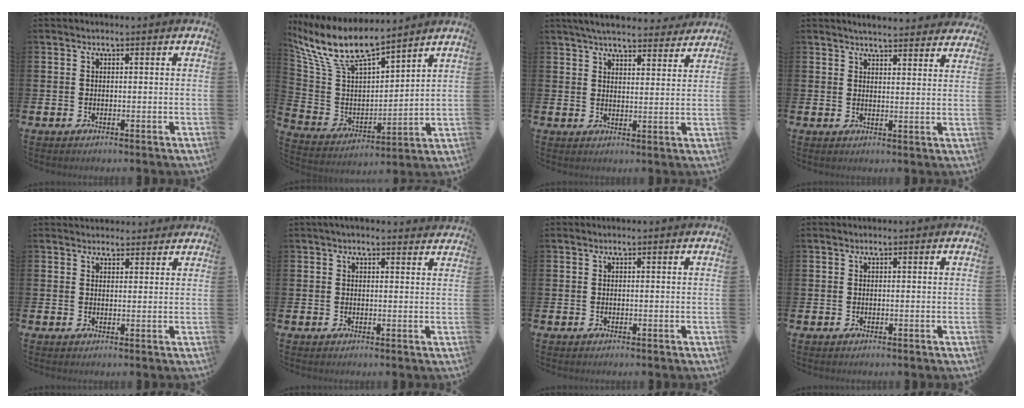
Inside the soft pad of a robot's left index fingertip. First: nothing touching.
{"total": 11.2, "force": [9.5, 2.8, 5.2], "torque": [-0.145, -0.058, 0.166]}
{"total": 5.5, "force": [5.2, 1.0, 1.3], "torque": [-0.029, -0.027, 0.093]}
{"total": 3.9, "force": [3.9, 0.2, 0.3], "torque": [-0.012, -0.023, 0.070]}
{"total": 2.5, "force": [2.4, 0.8, -0.2], "torque": [0.012, -0.012, 0.042]}
{"total": 1.8, "force": [1.7, 0.2, 0.5], "torque": [-0.007, -0.005, 0.030]}
{"total": 0.0}
{"total": 0.0}